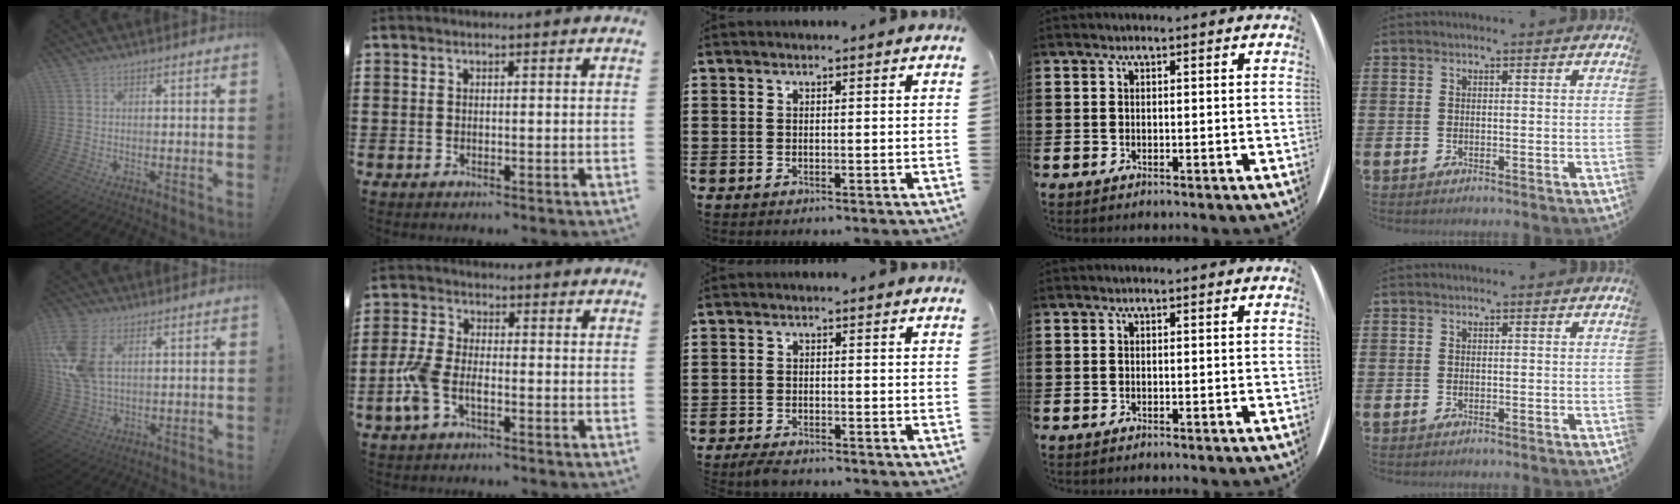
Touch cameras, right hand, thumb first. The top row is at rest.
{"thumb": {"total": 13.8, "force": [4.0, 8.7, 10.0], "torque": [-0.206, -0.011, 0.078]}, "index": {"total": 5.3, "force": [-2.1, 2.6, 4.1], "torque": [-0.113, -0.006, -0.047]}, "middle": {"total": 1.9, "force": [-1.9, 0.2, 0.5], "torque": [-0.019, -0.001, -0.040]}}